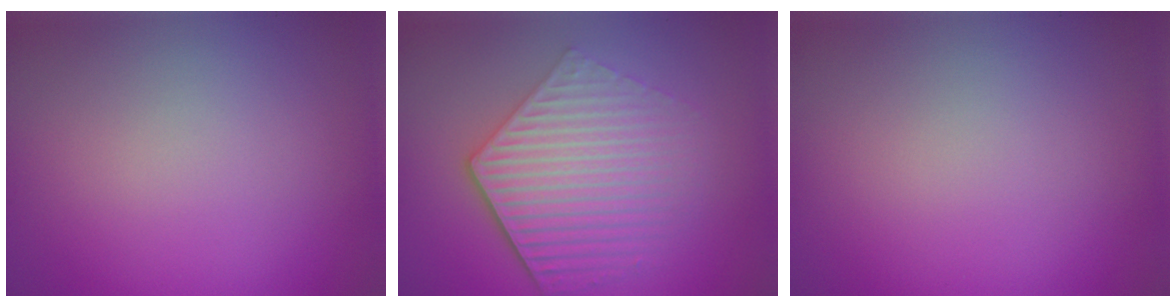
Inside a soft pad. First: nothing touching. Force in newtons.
{"total": 6.1, "press": 4.5, "slide": 4.2}
{"total": 0.0}